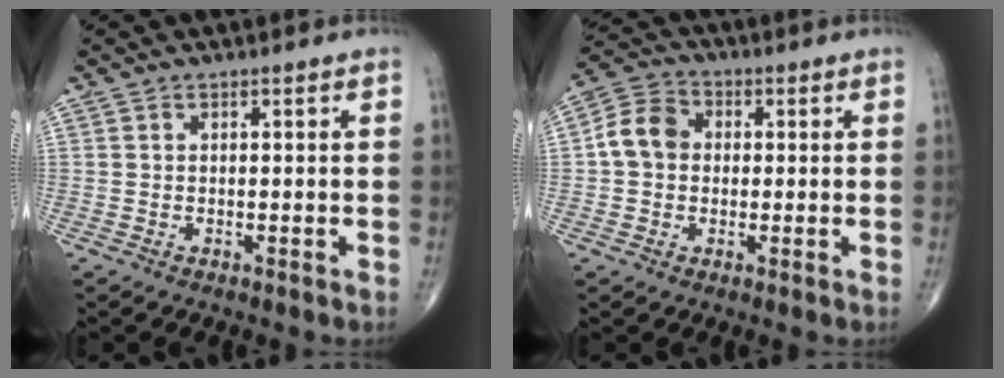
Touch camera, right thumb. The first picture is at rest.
{"total": 7.5, "force": [0.2, 6.2, 4.2], "torque": [-0.069, 0.022, -0.006]}